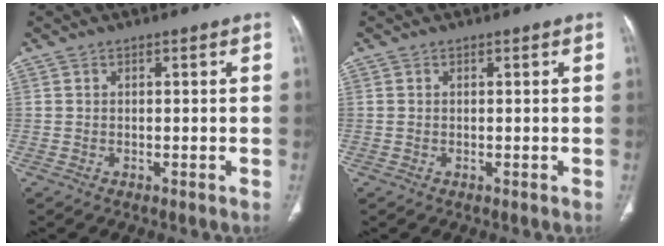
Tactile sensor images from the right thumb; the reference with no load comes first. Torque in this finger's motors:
{"motor_torque": [0.19, 0.09, 0.23, 0.01, 0.04]}